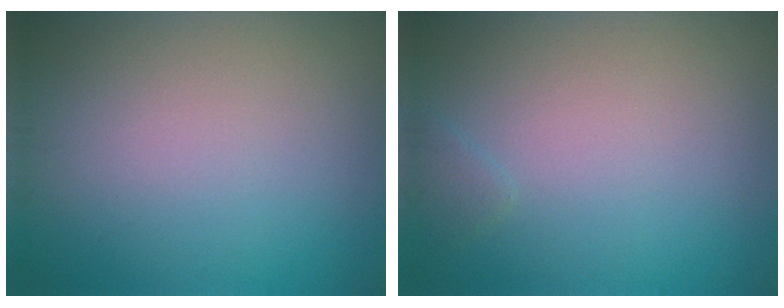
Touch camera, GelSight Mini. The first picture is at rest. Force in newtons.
{"total": 0.6, "press": 0.6, "slide": 0.1}